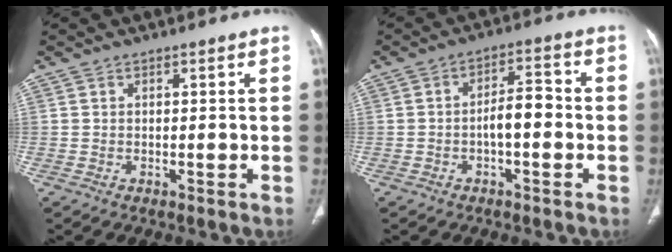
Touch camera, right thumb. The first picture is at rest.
{"total": 5.9, "force": [-1.3, 2.5, 5.2], "torque": [-0.075, 0.028, -0.026]}